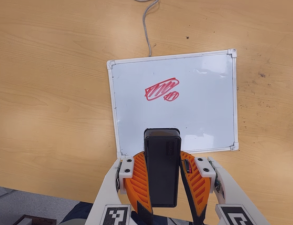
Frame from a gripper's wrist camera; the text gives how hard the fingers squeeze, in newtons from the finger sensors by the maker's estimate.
{"total": 9.1, "left": 7.6, "right": 10.7}